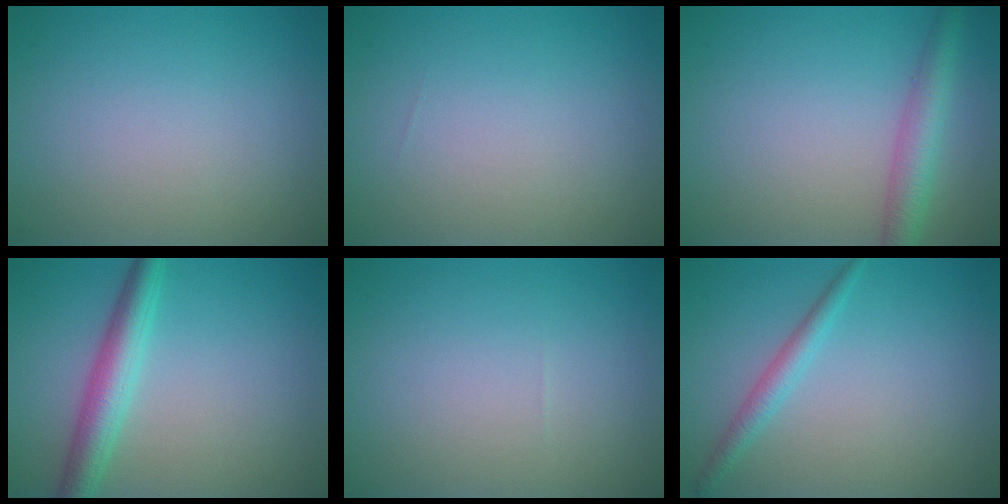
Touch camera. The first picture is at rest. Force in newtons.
{"total": 0.0}
{"total": 3.5, "press": 3.5, "slide": 0.1}
{"total": 4.1, "press": 4.1, "slide": 0.0}
{"total": 0.0}
{"total": 1.9, "press": 1.9, "slide": 0.1}